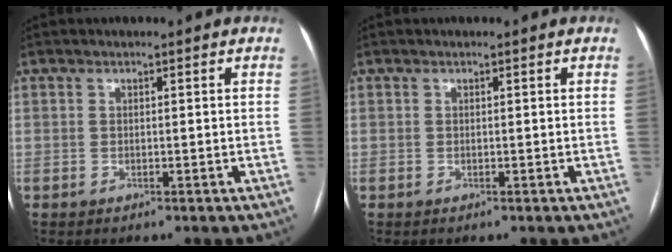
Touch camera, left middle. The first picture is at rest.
{"total": 0.0}